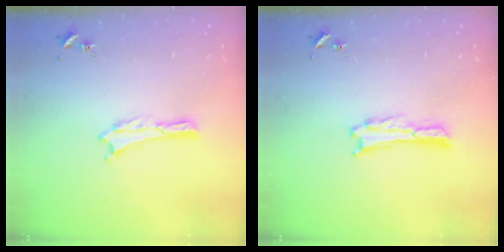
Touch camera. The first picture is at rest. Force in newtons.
{"total": 0.7, "press": 0.7, "slide": 0.2}